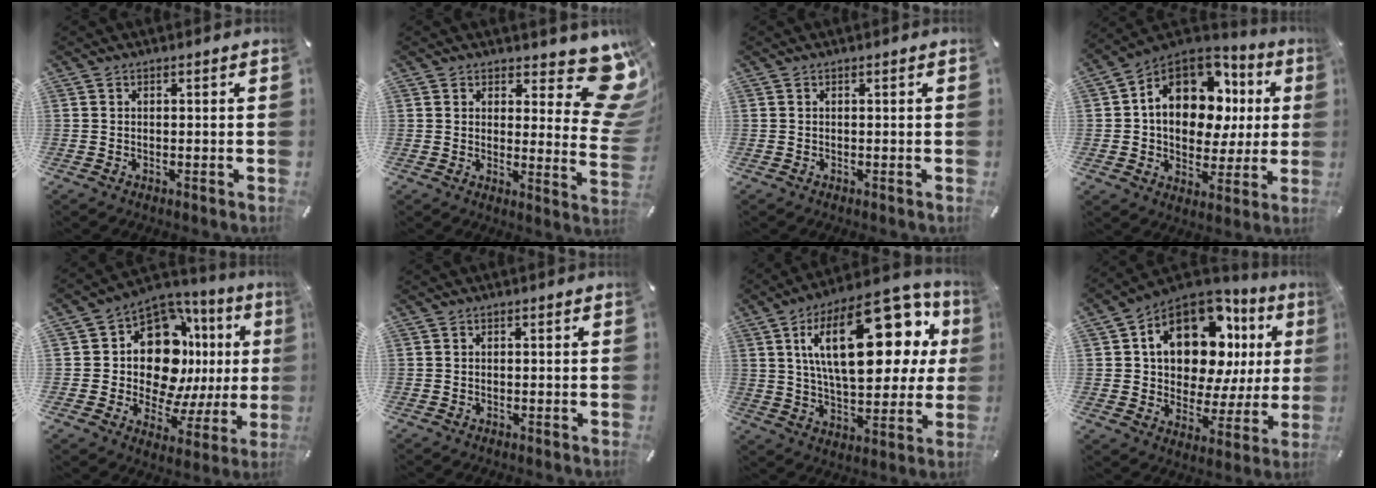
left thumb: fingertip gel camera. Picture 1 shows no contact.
{"total": 13.2, "force": [6.6, 6.2, 9.5], "torque": [-0.097, -0.063, 0.117]}
{"total": 0.0}
{"total": 17.1, "force": [4.4, 12.5, 10.8], "torque": [-0.182, -0.022, 0.078]}
{"total": 15.6, "force": [4.1, 10.9, 10.4], "torque": [-0.168, -0.052, 0.069]}
{"total": 0.0}
{"total": 28.3, "force": [10.0, 13.5, 22.8], "torque": [-0.361, -0.039, 0.158]}
{"total": 17.8, "force": [7.7, 10.7, 12.0], "torque": [-0.189, -0.050, 0.132]}